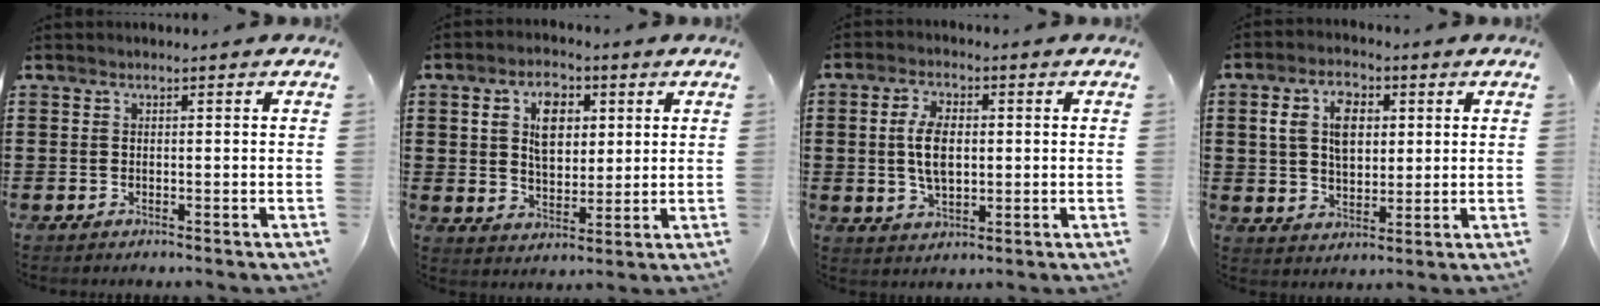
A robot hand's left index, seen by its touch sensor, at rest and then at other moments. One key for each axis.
{"total": 7.1, "fx": 2.5, "fy": 4.3, "fz": 5.1, "tx": -0.089, "ty": 0.007, "tz": 0.038}
{"total": 6.5, "fx": 0.5, "fy": 3.4, "fz": 5.5, "tx": -0.114, "ty": 0.006, "tz": 0.002}
{"total": 7.4, "fx": 2.2, "fy": 4.8, "fz": 5.3, "tx": -0.108, "ty": 0.010, "tz": 0.032}